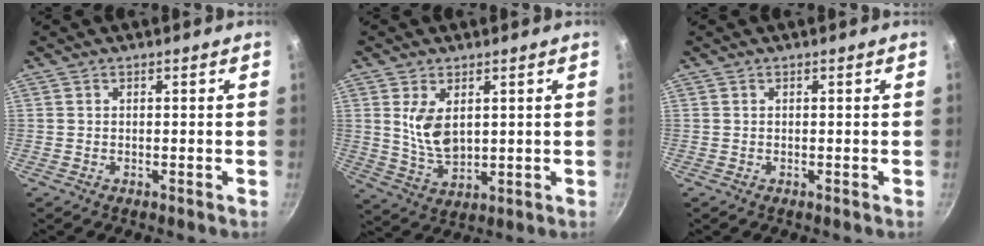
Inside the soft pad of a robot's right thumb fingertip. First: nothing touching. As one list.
[{"total": 7.8, "force": [2.1, 4.4, 6.0], "torque": [-0.105, -0.026, 0.051]}, {"total": 0.0}]